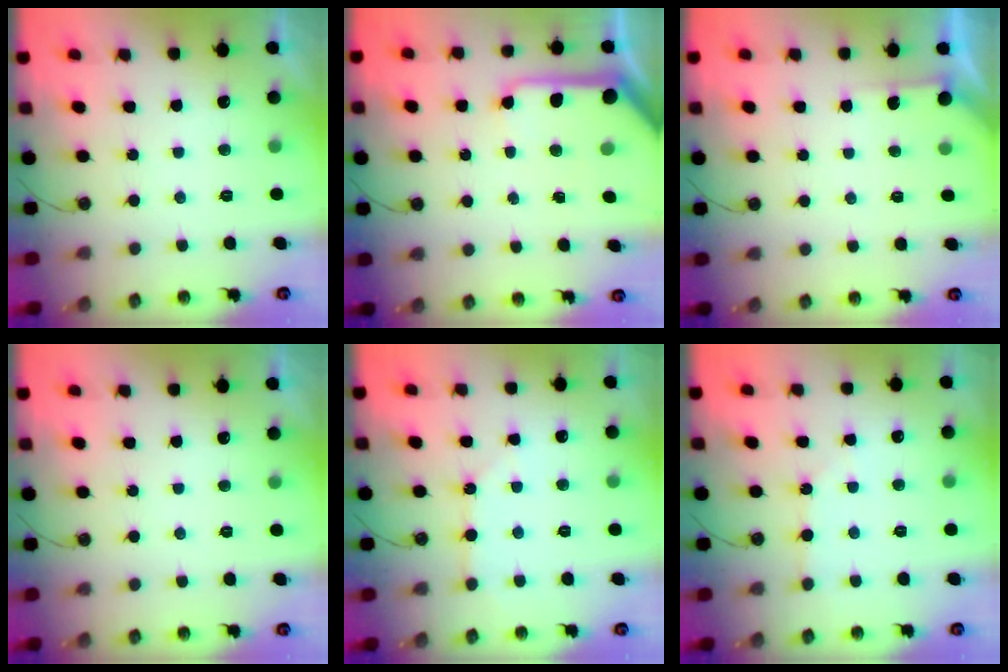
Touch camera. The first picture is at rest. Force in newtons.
{"total": 11.1, "press": 11.0, "slide": 1.3}
{"total": 3.1, "press": 3.1, "slide": 0.2}
{"total": 0.0}
{"total": 3.6, "press": 3.5, "slide": 0.5}
{"total": 2.9, "press": 2.8, "slide": 0.4}